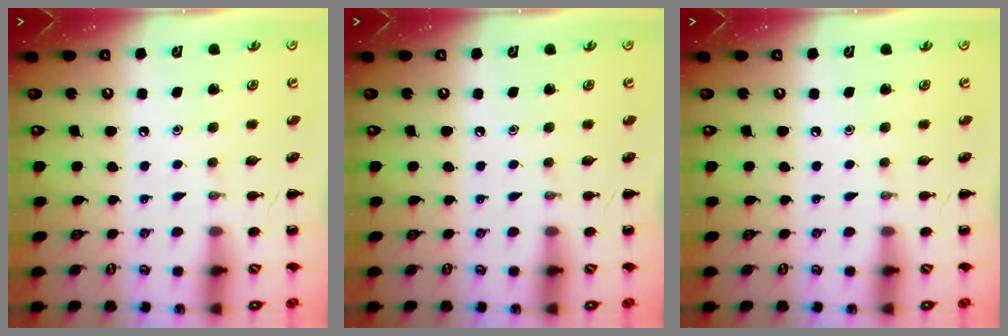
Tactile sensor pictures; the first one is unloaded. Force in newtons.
{"total": 0.0}
{"total": 0.0}